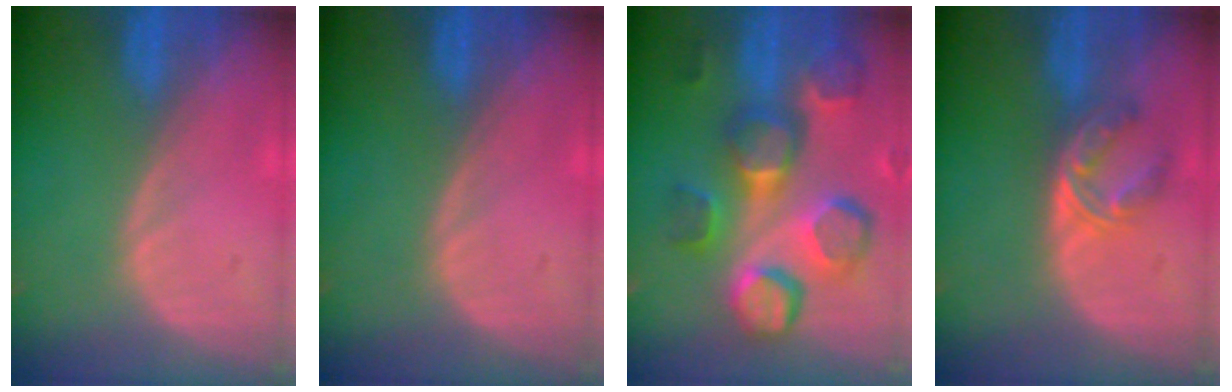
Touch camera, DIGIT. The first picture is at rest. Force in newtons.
{"total": 0.0}
{"total": 12.6, "press": 11.1, "slide": 6.0}
{"total": 5.6, "press": 4.6, "slide": 3.2}